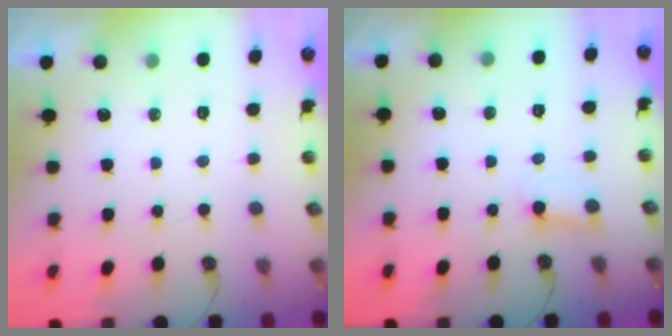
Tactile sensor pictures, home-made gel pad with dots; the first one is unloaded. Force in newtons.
{"total": 3.5, "press": 3.5, "slide": 0.4}